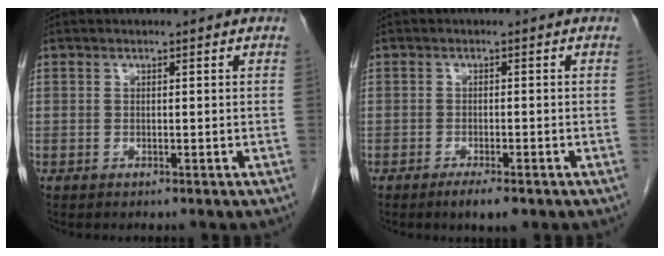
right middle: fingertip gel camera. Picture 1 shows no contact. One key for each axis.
{"total": 3.1, "fx": -2.1, "fy": 0.6, "fz": 2.2, "tx": -0.038, "ty": -0.004, "tz": -0.031}